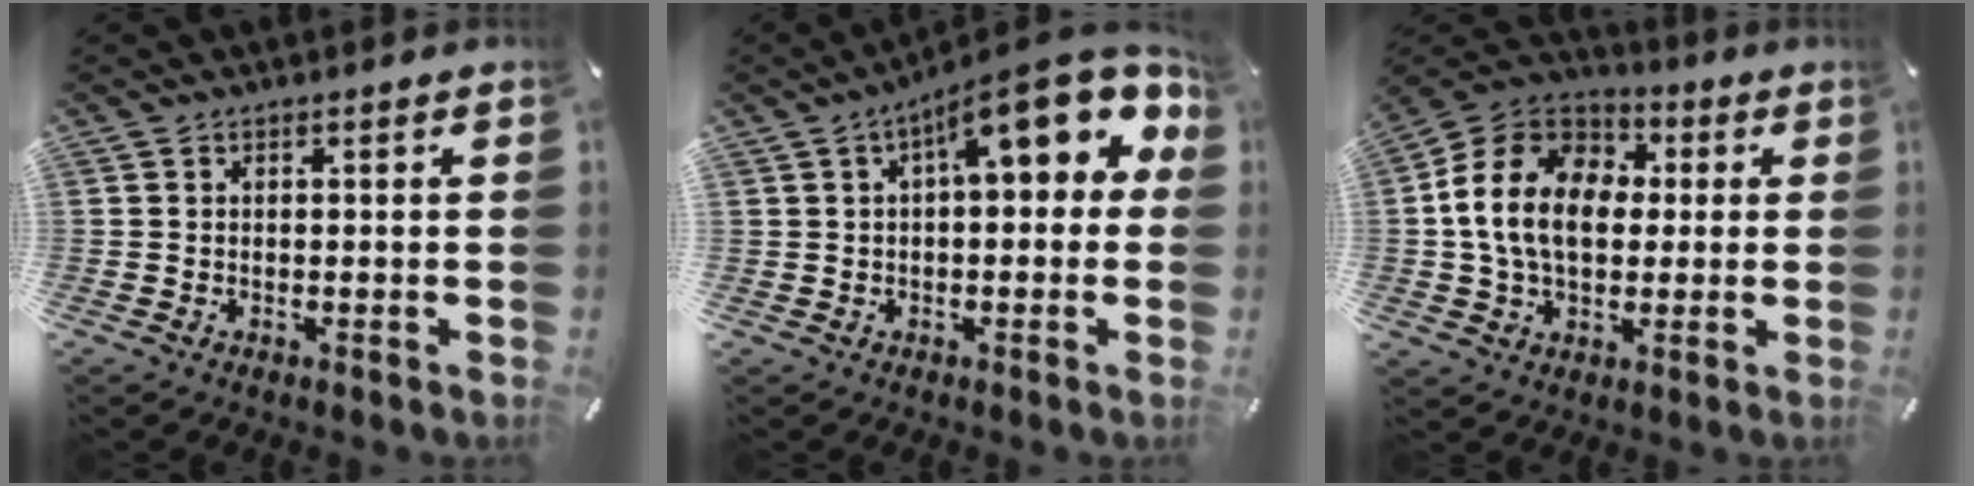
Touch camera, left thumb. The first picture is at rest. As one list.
[{"total": 14.2, "force": [6.7, 6.4, 10.8], "torque": [-0.145, -0.037, 0.113]}, {"total": 15.8, "force": [0.2, 12.4, 9.9], "torque": [-0.225, 0.016, 0.000]}]